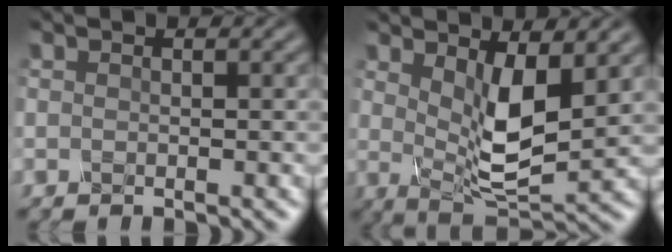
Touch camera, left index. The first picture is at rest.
{"total": 5.2, "force": [1.6, 1.8, 4.6], "torque": [-0.091, -0.013, 0.034]}